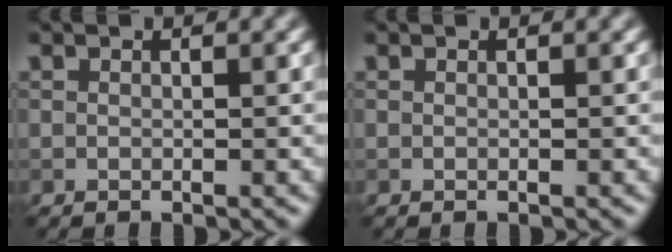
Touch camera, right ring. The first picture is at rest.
{"total": 0.0}